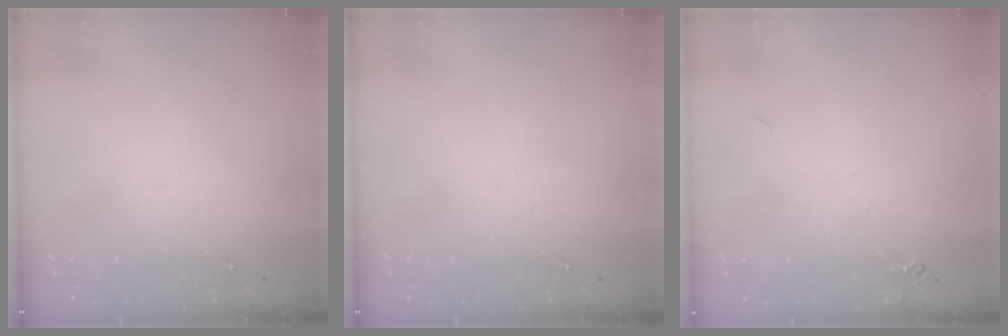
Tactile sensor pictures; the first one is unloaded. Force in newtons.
{"total": 0.0}
{"total": 3.8, "press": 3.8, "slide": 0.6}